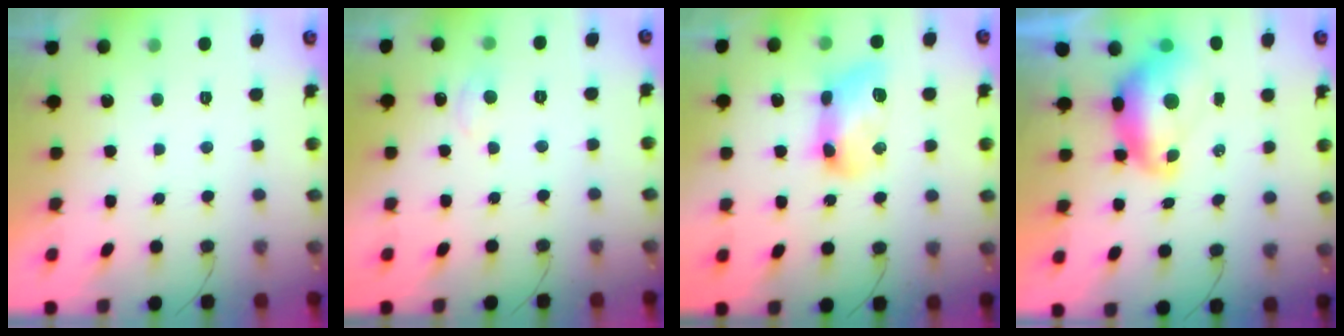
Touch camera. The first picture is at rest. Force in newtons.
{"total": 5.5, "press": 5.4, "slide": 0.7}
{"total": 12.7, "press": 12.6, "slide": 0.9}
{"total": 9.5, "press": 9.5, "slide": 1.1}